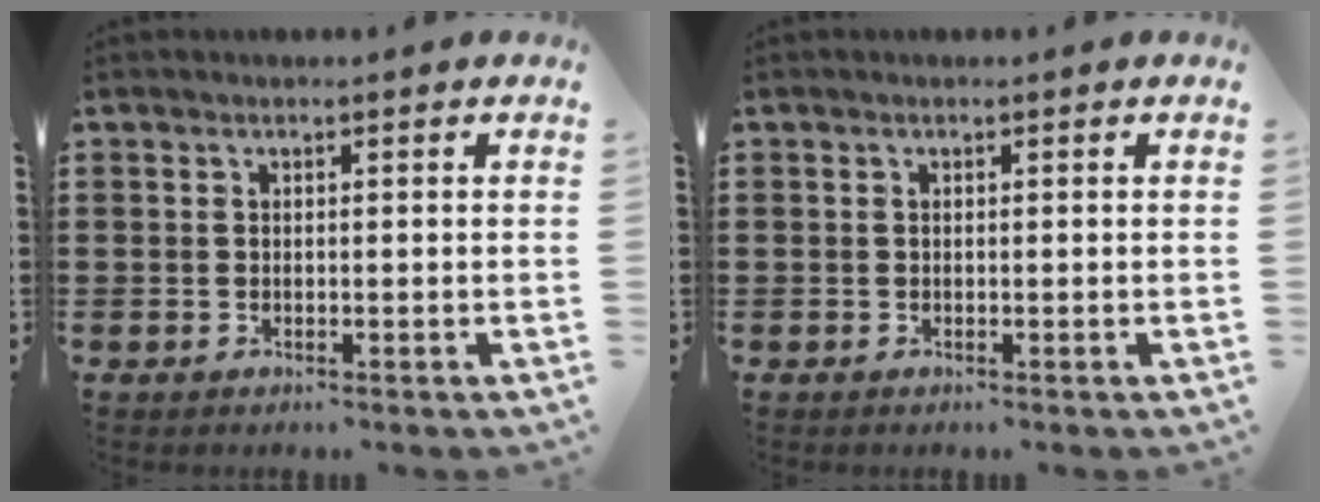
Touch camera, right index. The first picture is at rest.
{"total": 0.0}